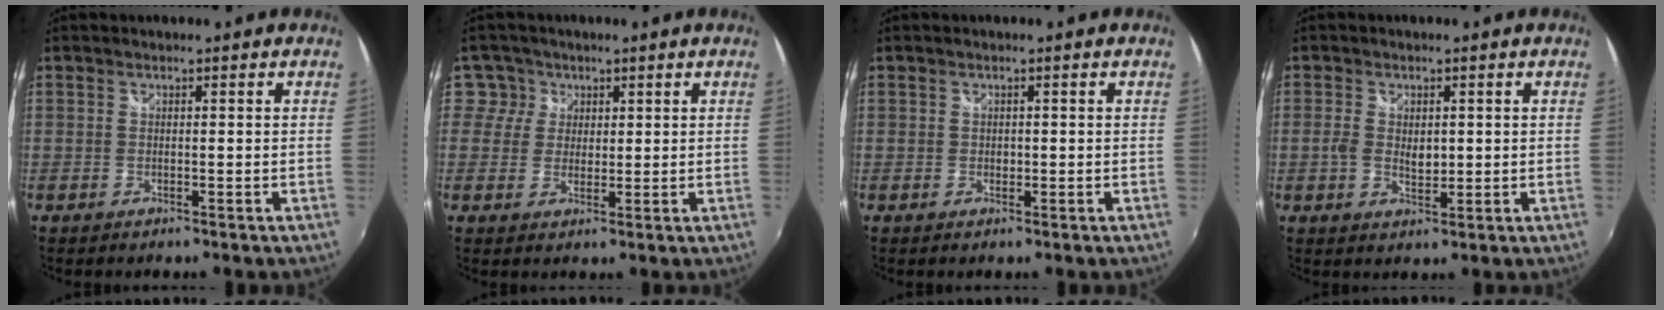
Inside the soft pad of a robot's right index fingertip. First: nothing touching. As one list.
[{"total": 4.1, "force": [1.4, 3.9, -0.1], "torque": [0.026, 0.011, 0.017]}, {"total": 0.8, "force": [0.0, 0.8, 0.3], "torque": [-0.001, 0.000, 0.000]}, {"total": 3.8, "force": [0.0, 2.4, 3.0], "torque": [-0.055, -0.003, -0.002]}]